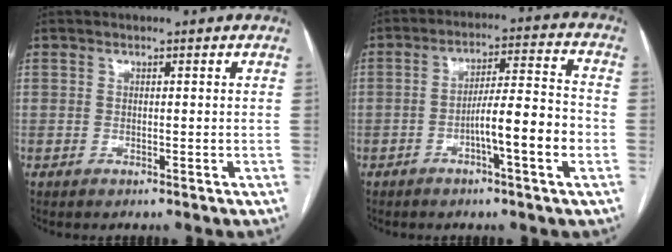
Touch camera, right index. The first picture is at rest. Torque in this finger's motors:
{"motor_torque": [1.59, -0.51, 0.73, 0.17]}